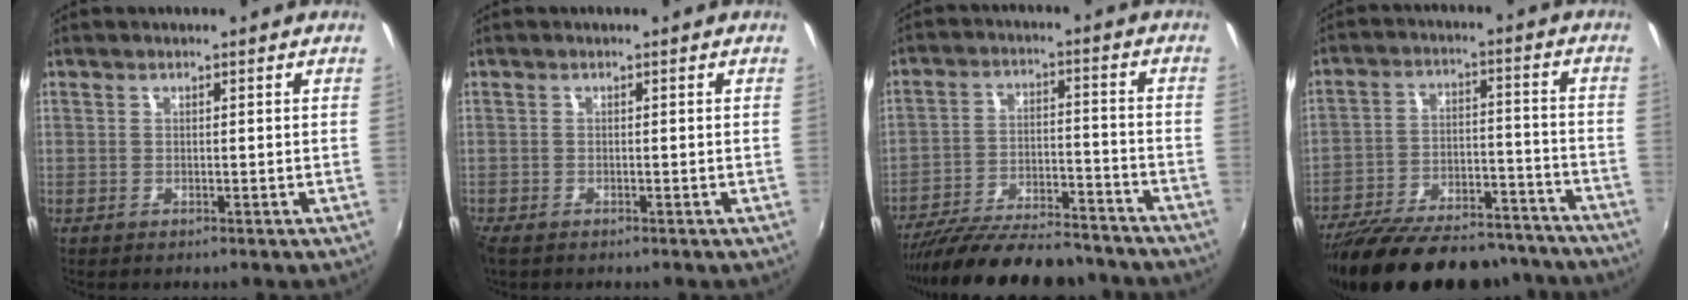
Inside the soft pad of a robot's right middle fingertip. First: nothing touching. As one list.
[{"total": 2.0, "force": [-1.5, 0.9, 0.9], "torque": [-0.021, -0.011, -0.026]}, {"total": 21.1, "force": [-18.3, 5.2, 9.2], "torque": [-0.180, -0.025, -0.271]}, {"total": 26.2, "force": [-22.2, 8.8, 10.9], "torque": [-0.211, -0.003, -0.308]}]